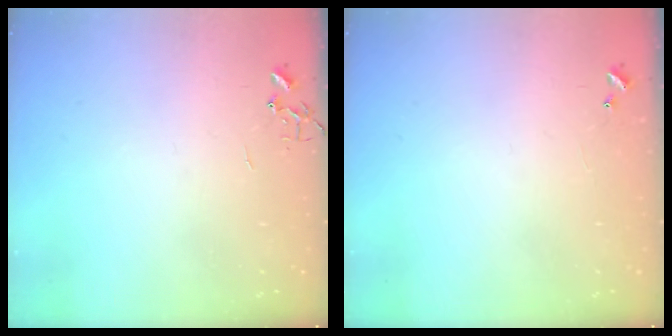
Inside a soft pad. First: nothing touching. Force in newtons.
{"total": 5.0, "press": 5.0, "slide": 0.6}